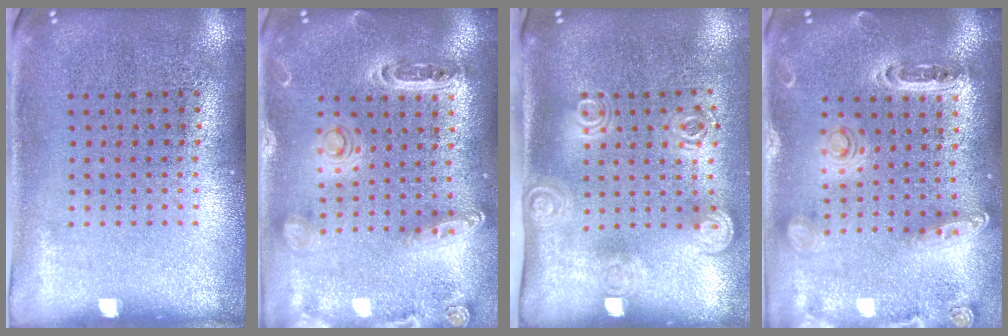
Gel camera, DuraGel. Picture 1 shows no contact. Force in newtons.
{"total": 1.4, "press": 1.4, "slide": 0.4}
{"total": 1.9, "press": 1.4, "slide": 1.3}
{"total": 1.2, "press": 1.2, "slide": 0.2}